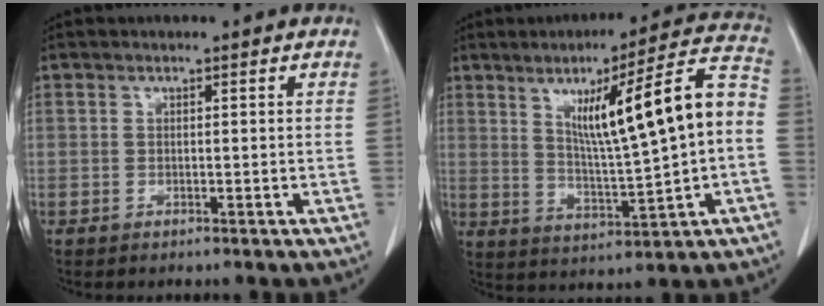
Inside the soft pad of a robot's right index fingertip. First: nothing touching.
{"total": 15.9, "force": [1.7, 0.9, 15.8], "torque": [-0.234, 0.022, 0.033]}